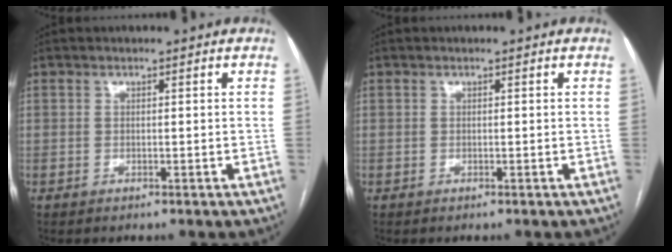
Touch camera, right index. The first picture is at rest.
{"total": 0.0}